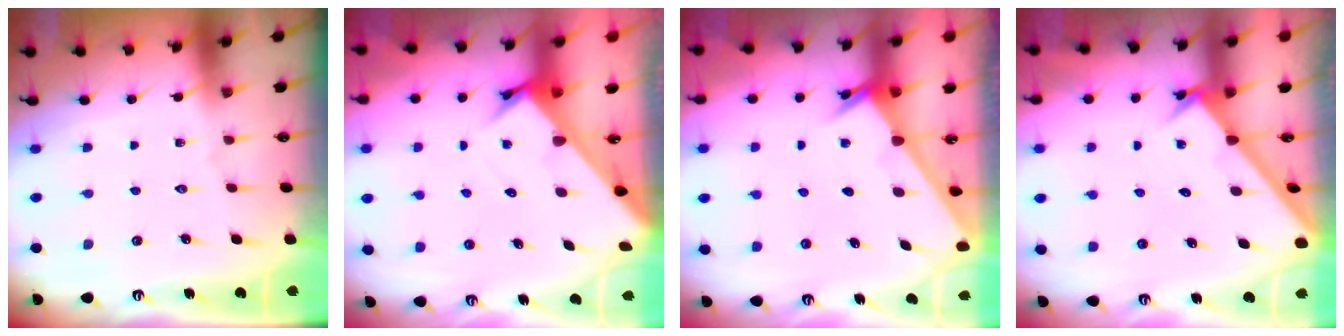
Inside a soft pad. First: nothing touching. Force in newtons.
{"total": 3.3, "press": 3.3, "slide": 0.1}
{"total": 2.5, "press": 2.5, "slide": 0.2}
{"total": 2.3, "press": 2.2, "slide": 0.2}